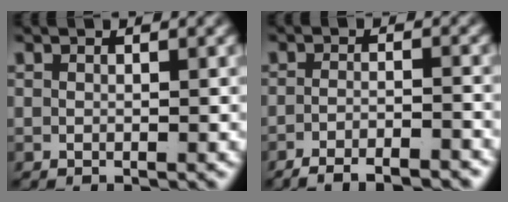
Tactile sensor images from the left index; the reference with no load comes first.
{"total": 4.9, "force": [-4.7, 0.7, 1.4], "torque": [-0.020, -0.012, -0.075]}